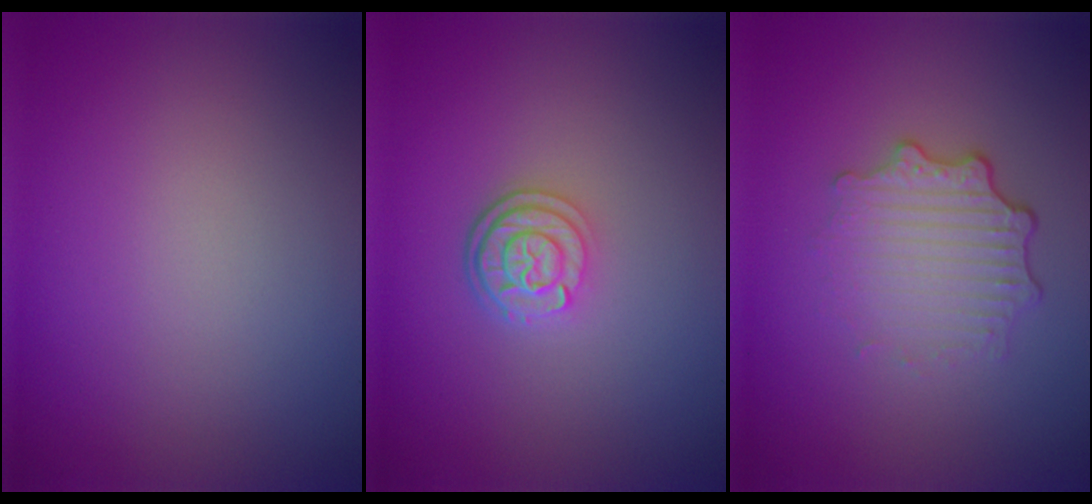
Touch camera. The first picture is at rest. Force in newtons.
{"total": 3.0, "press": 2.5, "slide": 1.6}
{"total": 3.4, "press": 2.6, "slide": 2.1}